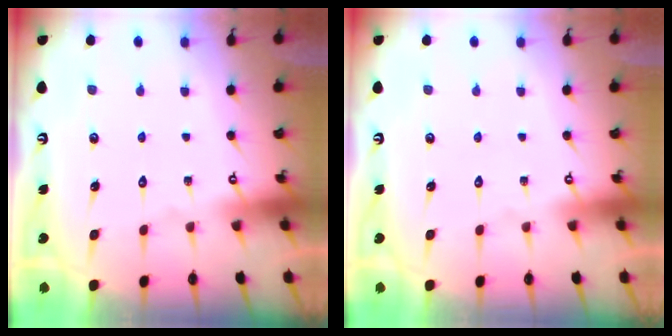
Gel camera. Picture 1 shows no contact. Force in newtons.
{"total": 0.0}